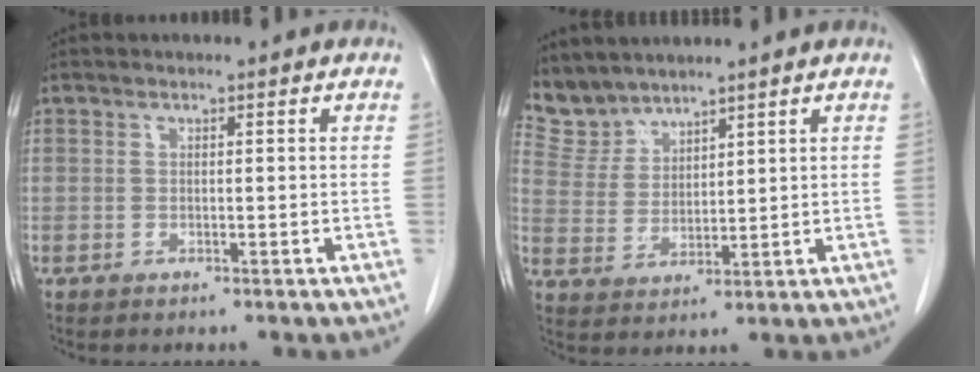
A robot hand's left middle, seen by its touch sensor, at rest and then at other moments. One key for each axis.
{"total": 5.1, "fx": 5.0, "fy": 1.1, "fz": -0.4, "tx": -0.002, "ty": 0.009, "tz": 0.117}